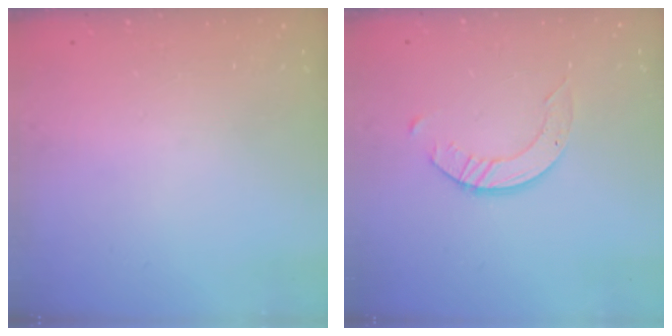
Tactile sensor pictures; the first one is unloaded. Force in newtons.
{"total": 3.2, "press": 3.2, "slide": 0.4}